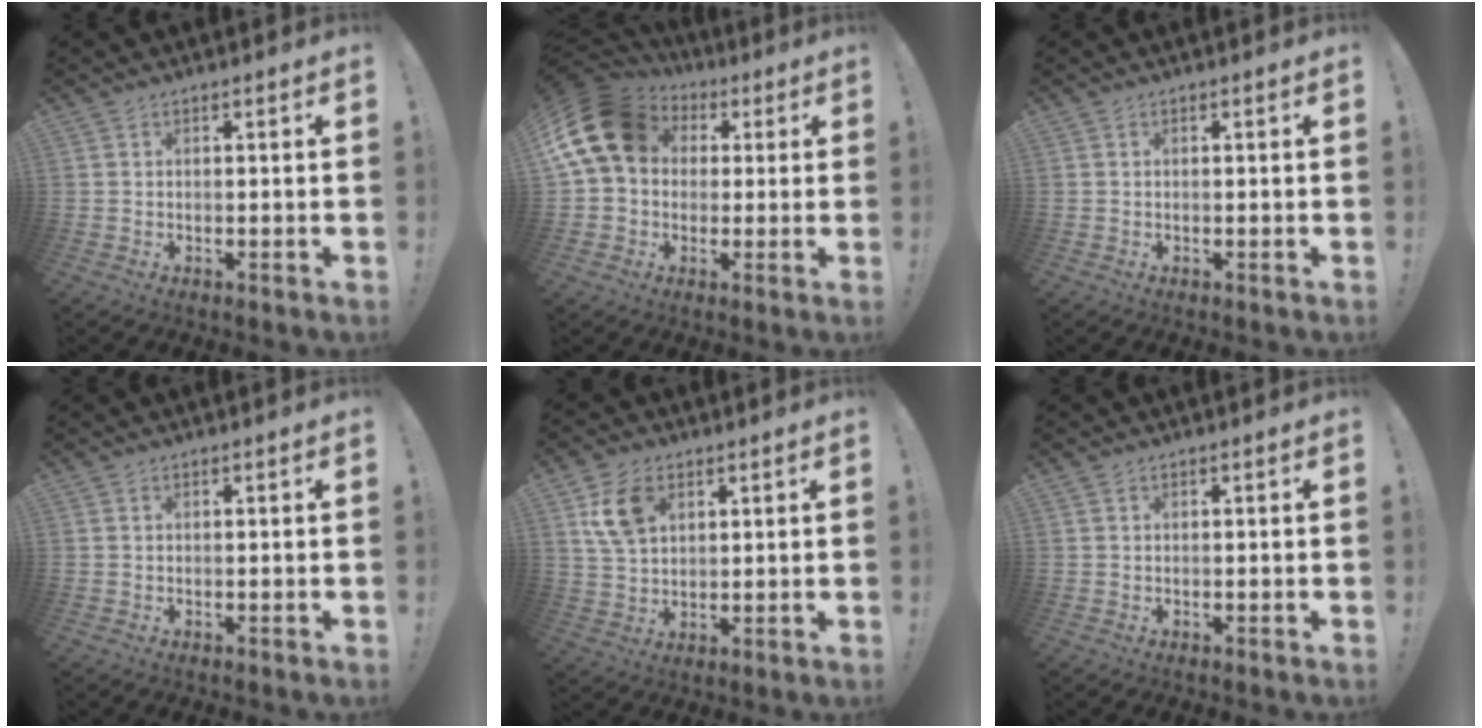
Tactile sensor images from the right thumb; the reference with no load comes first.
{"total": 17.2, "force": [4.5, 12.8, 10.6], "torque": [-0.196, -0.006, 0.087]}
{"total": 0.0}
{"total": 0.0}
{"total": 9.7, "force": [4.2, 6.5, 5.9], "torque": [-0.098, 0.002, 0.084]}
{"total": 0.0}